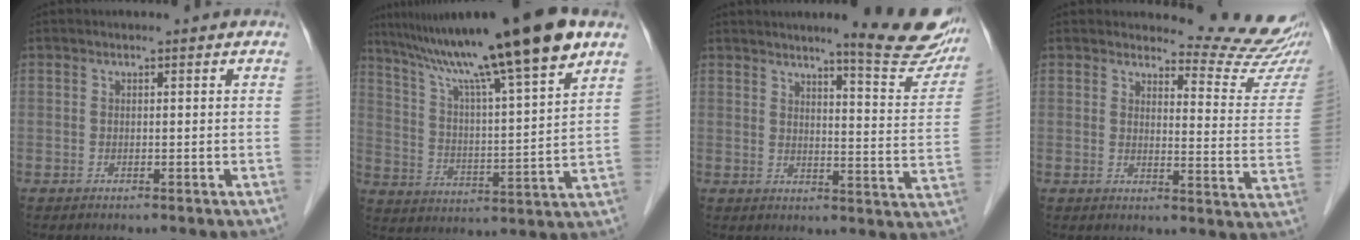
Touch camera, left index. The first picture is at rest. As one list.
[{"total": 20.1, "force": [14.9, -0.3, 13.6], "torque": [-0.225, 0.020, 0.241]}, {"total": 13.5, "force": [11.4, 0.7, 7.3], "torque": [-0.075, -0.036, 0.128]}, {"total": 12.5, "force": [12.4, 0.4, 1.6], "torque": [-0.007, -0.104, 0.122]}]